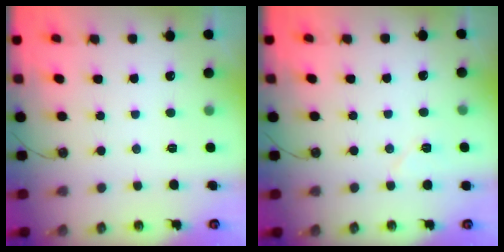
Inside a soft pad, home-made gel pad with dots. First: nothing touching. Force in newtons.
{"total": 5.7, "press": 4.1, "slide": 4.0}